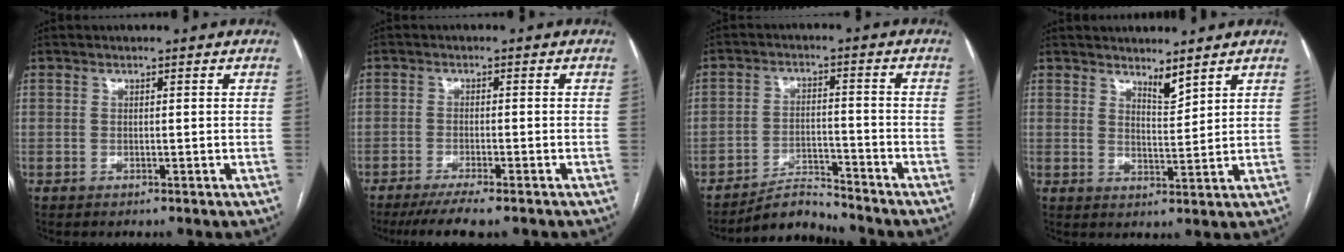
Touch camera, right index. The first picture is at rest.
{"total": 7.0, "force": [-5.6, 0.6, 4.2], "torque": [-0.061, -0.014, -0.088]}
{"total": 5.0, "force": [-5.0, 0.4, -0.3], "torque": [0.005, 0.002, -0.083]}
{"total": 3.0, "force": [2.7, 0.4, 1.2], "torque": [-0.023, -0.014, 0.053]}